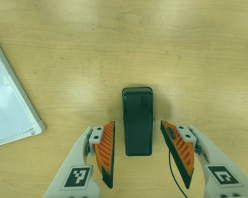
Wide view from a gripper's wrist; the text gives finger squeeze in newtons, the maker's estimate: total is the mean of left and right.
{"total": 0.0}